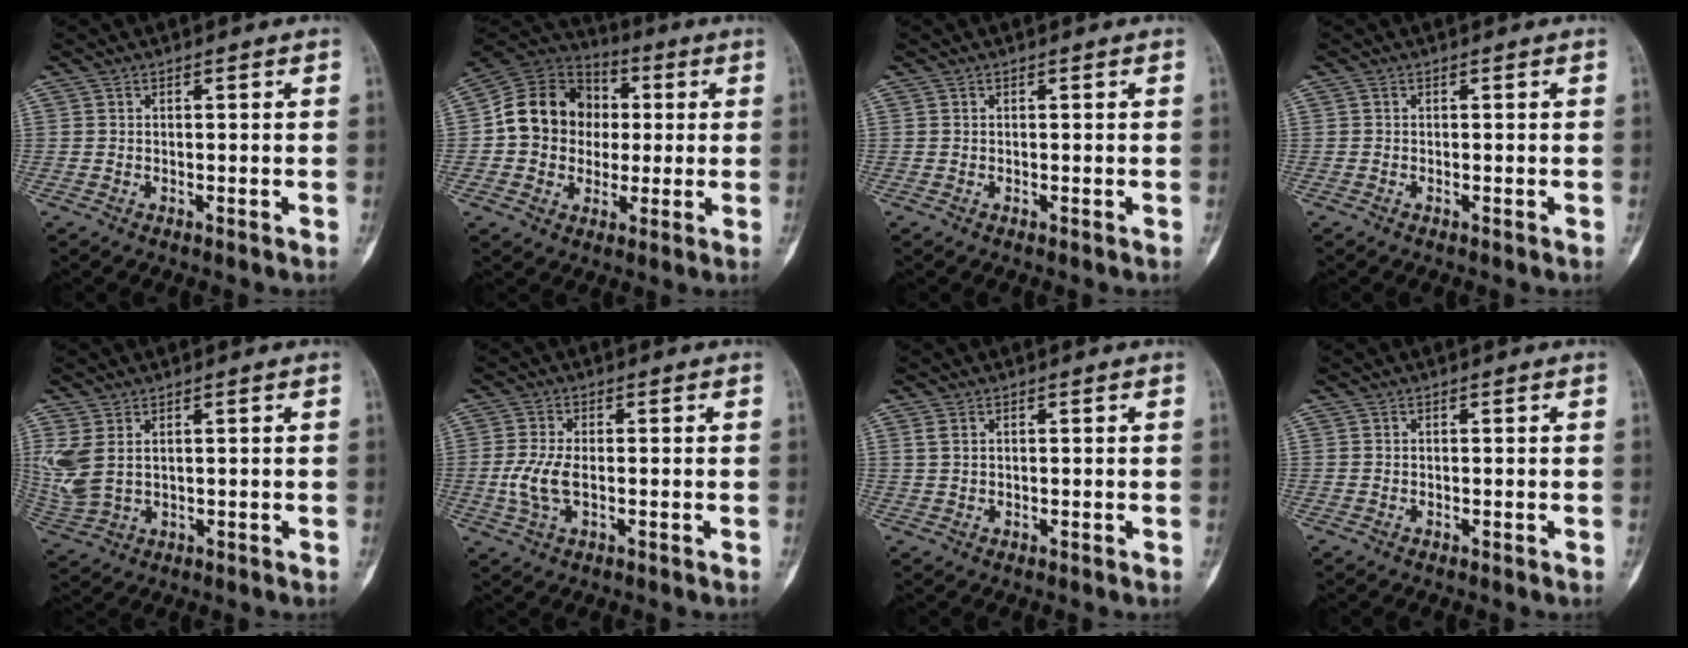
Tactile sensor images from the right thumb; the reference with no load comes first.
{"total": 15.3, "force": [0.7, 13.3, 7.6], "torque": [-0.099, 0.026, 0.007]}
{"total": 0.0}
{"total": 0.0}
{"total": 7.2, "force": [2.0, 4.4, 5.3], "torque": [-0.134, -0.002, 0.055]}
{"total": 5.7, "force": [-0.7, 2.8, 5.0], "torque": [-0.119, -0.001, -0.014]}
{"total": 1.4, "force": [0.6, 0.8, 1.0], "torque": [-0.025, 0.006, 0.018]}
{"total": 0.0}